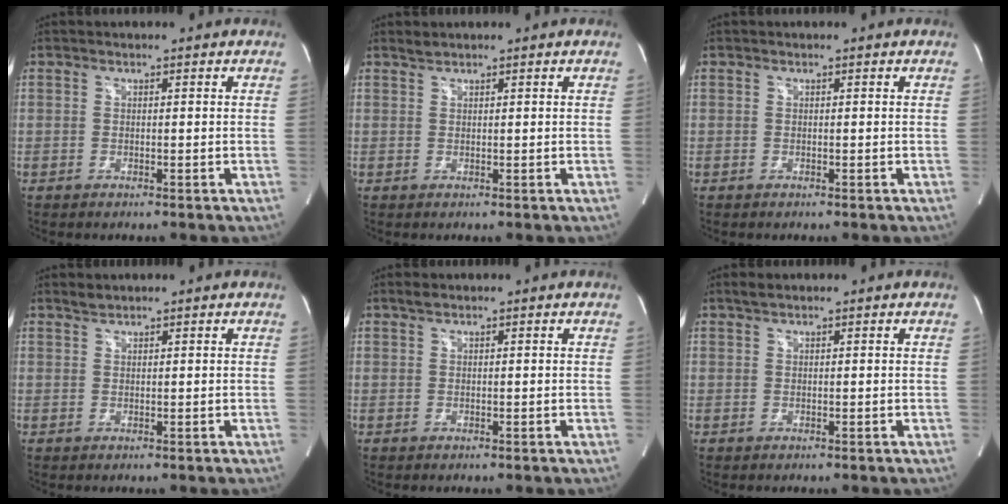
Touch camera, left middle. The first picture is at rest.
{"total": 0.8, "force": [0.8, -0.1, 0.1], "torque": [-0.009, 0.002, 0.020]}
{"total": 0.0}
{"total": 1.1, "force": [1.0, 0.1, 0.1], "torque": [-0.011, 0.003, 0.024]}
{"total": 0.9, "force": [0.7, 0.1, 0.5], "torque": [-0.018, 0.007, 0.017]}
{"total": 1.2, "force": [1.0, 0.2, 0.6], "torque": [-0.021, 0.010, 0.021]}